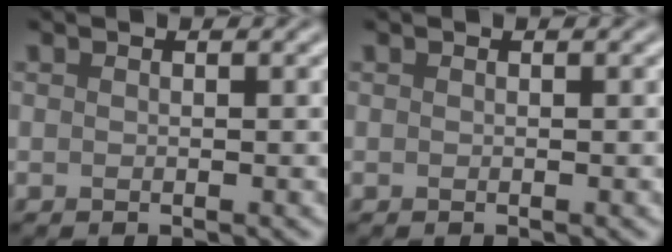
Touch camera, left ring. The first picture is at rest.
{"total": 0.0}